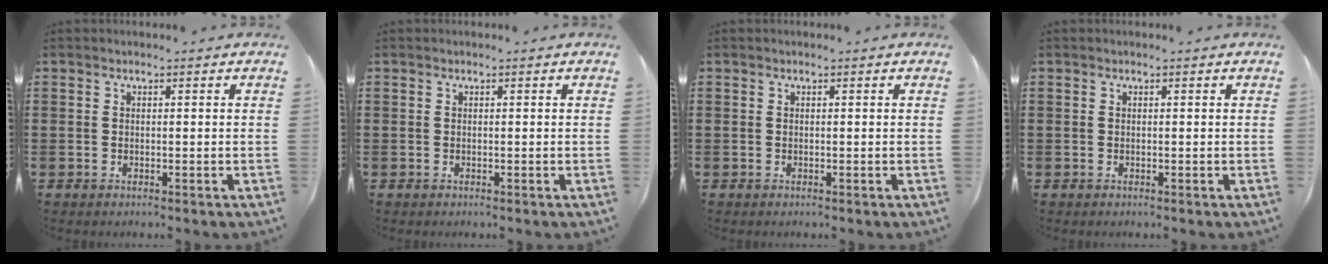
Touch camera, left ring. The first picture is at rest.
{"total": 0.0}
{"total": 0.0}
{"total": 0.0}